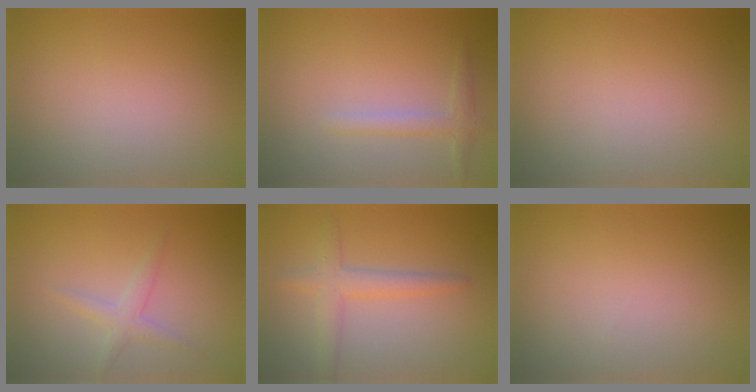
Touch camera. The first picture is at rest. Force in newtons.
{"total": 1.8, "press": 1.7, "slide": 0.1}
{"total": 0.0}
{"total": 1.6, "press": 1.6, "slide": 0.1}
{"total": 2.8, "press": 2.8, "slide": 0.1}
{"total": 0.0}